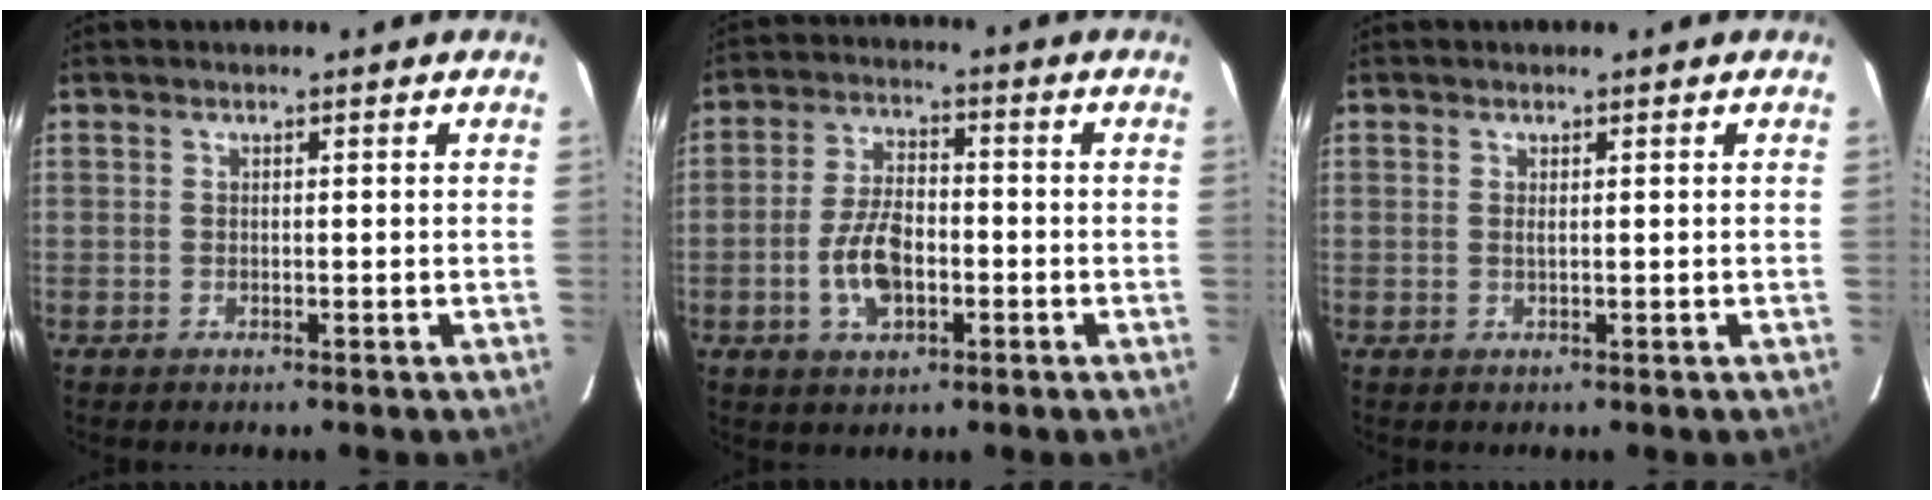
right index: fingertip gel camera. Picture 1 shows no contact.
{"total": 8.6, "force": [-2.6, 4.6, 6.8], "torque": [-0.139, 0.007, -0.042]}
{"total": 0.5, "force": [0.2, -0.1, 0.4], "torque": [-0.011, 0.001, 0.004]}